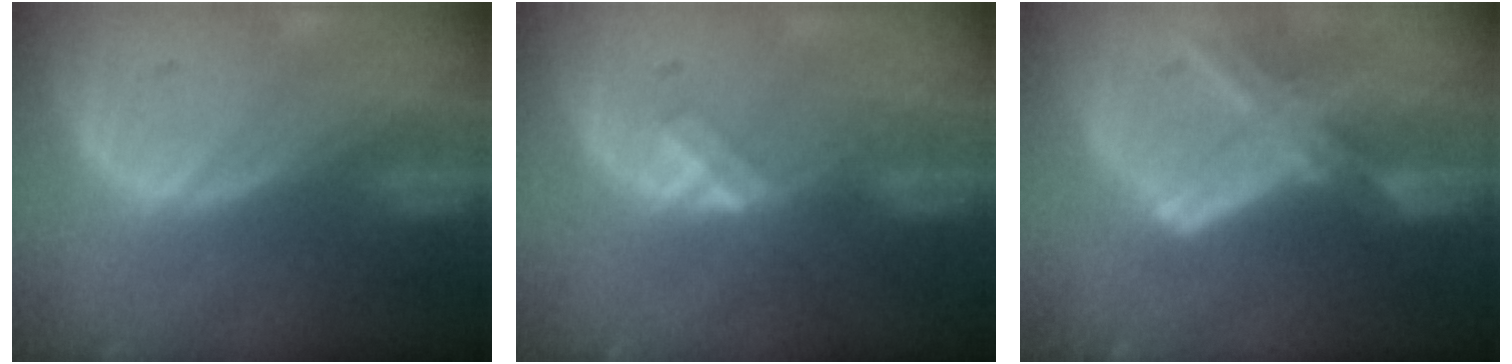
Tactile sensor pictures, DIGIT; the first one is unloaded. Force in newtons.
{"total": 5.5, "press": 5.0, "slide": 2.3}
{"total": 8.2, "press": 7.2, "slide": 3.9}